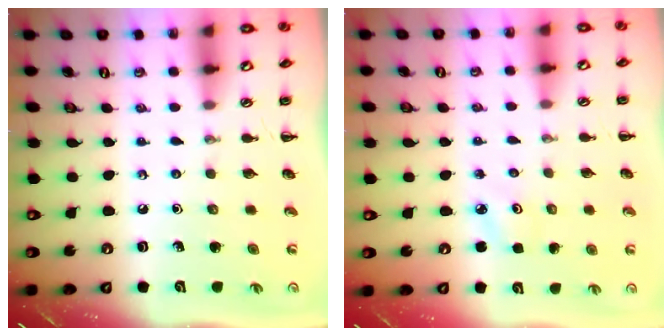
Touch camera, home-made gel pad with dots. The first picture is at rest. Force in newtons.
{"total": 2.5, "press": 2.4, "slide": 0.7}